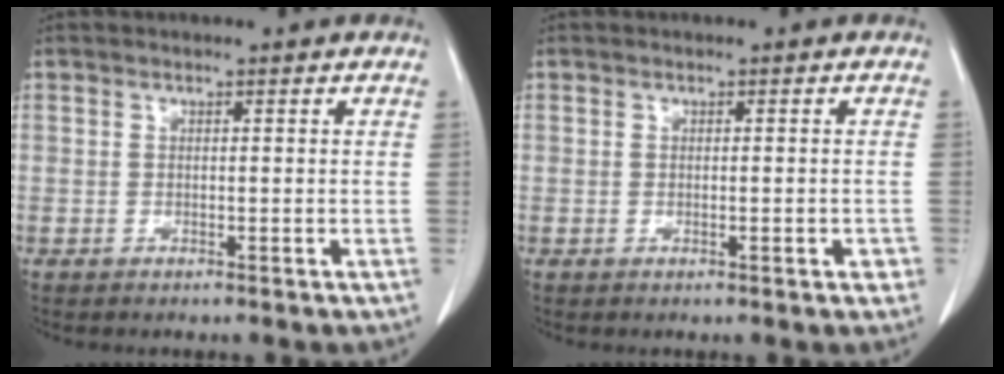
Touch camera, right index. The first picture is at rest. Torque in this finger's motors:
{"motor_torque": [-0.05, 0.05, -0.01, -0.01]}